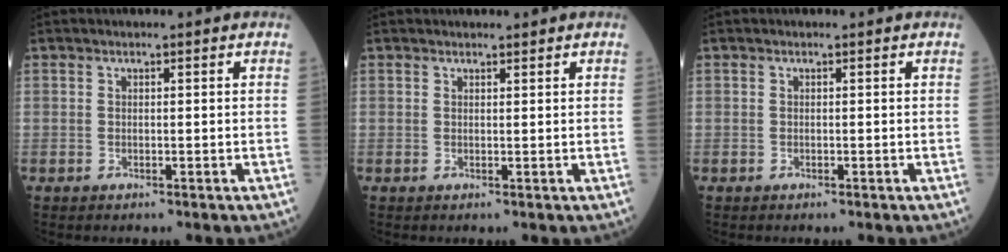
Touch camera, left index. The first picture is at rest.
{"total": 1.0, "force": [0.9, 0.2, 0.2], "torque": [-0.007, 0.002, 0.016]}
{"total": 0.0}